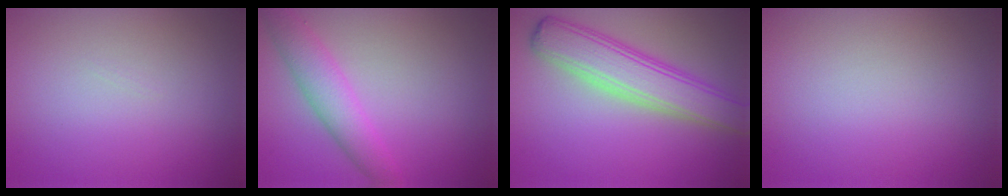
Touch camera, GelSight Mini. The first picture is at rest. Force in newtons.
{"total": 3.5, "press": 3.5, "slide": 0.1}
{"total": 5.9, "press": 5.9, "slide": 0.2}
{"total": 0.0}